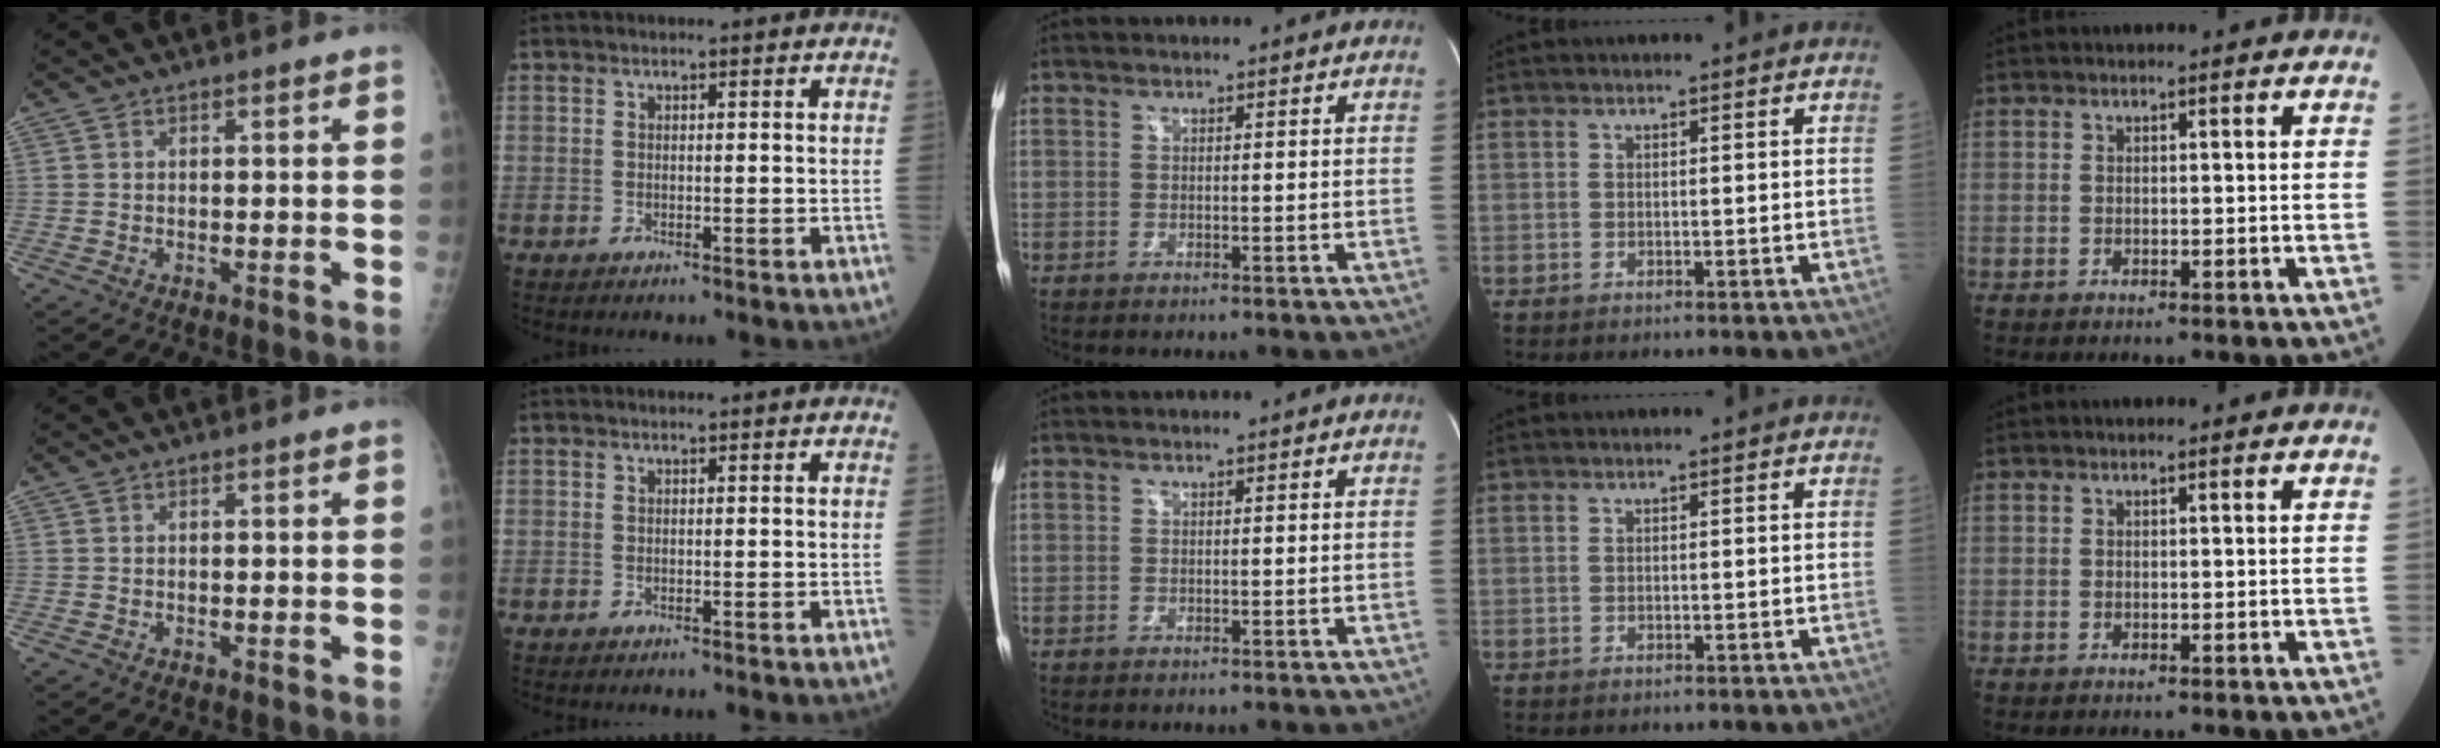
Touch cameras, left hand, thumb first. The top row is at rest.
{}